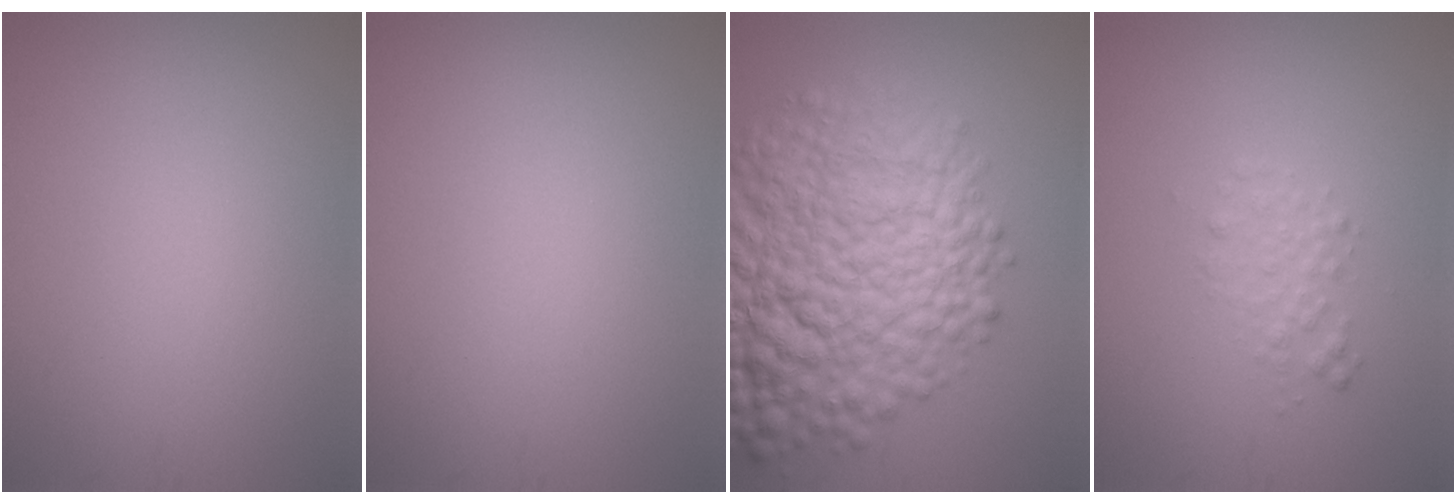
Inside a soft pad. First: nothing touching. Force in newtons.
{"total": 0.0}
{"total": 14.0, "press": 14.0, "slide": 0.4}
{"total": 1.5, "press": 1.5, "slide": 0.0}